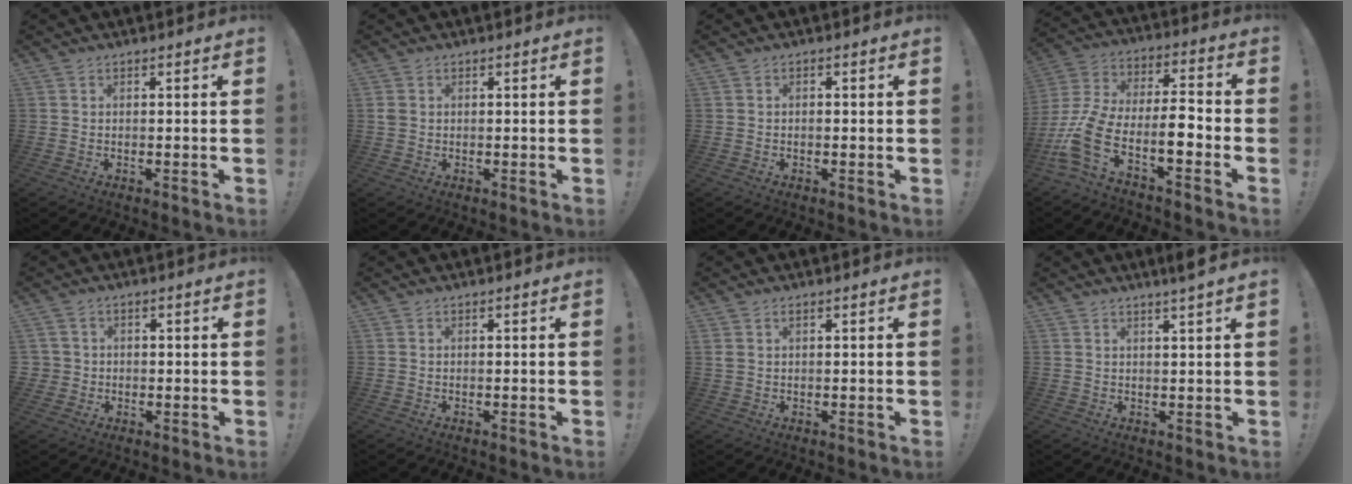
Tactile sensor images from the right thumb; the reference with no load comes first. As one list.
[{"total": 1.2, "force": [0.2, 0.9, 0.8], "torque": [-0.014, 0.003, 0.005]}, {"total": 0.6, "force": [-0.6, 0.0, 0.3], "torque": [-0.007, 0.001, -0.010]}, {"total": 15.5, "force": [-6.9, 6.7, 12.1], "torque": [-0.254, 0.029, -0.115]}, {"total": 2.6, "force": [-0.1, 2.5, 0.6], "torque": [-0.009, 0.005, -0.002]}, {"total": 0.0}, {"total": 1.3, "force": [0.6, 0.6, 1.0], "torque": [-0.014, 0.000, 0.010]}, {"total": 3.2, "force": [2.3, -0.6, 2.1], "torque": [-0.035, -0.012, 0.036]}]